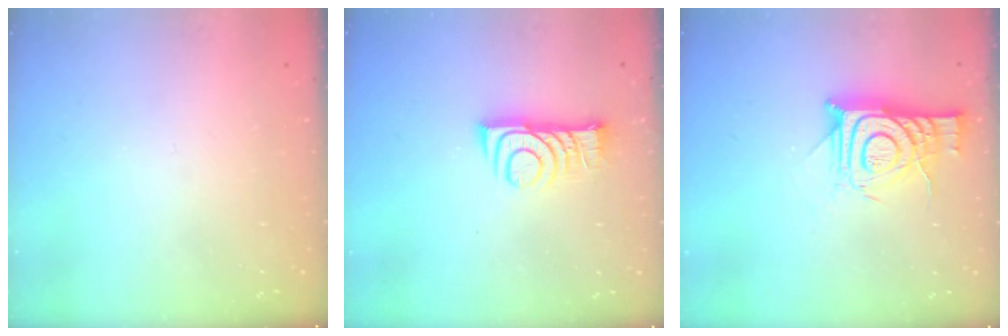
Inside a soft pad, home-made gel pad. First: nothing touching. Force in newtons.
{"total": 8.8, "press": 8.8, "slide": 0.8}
{"total": 12.7, "press": 12.6, "slide": 1.1}